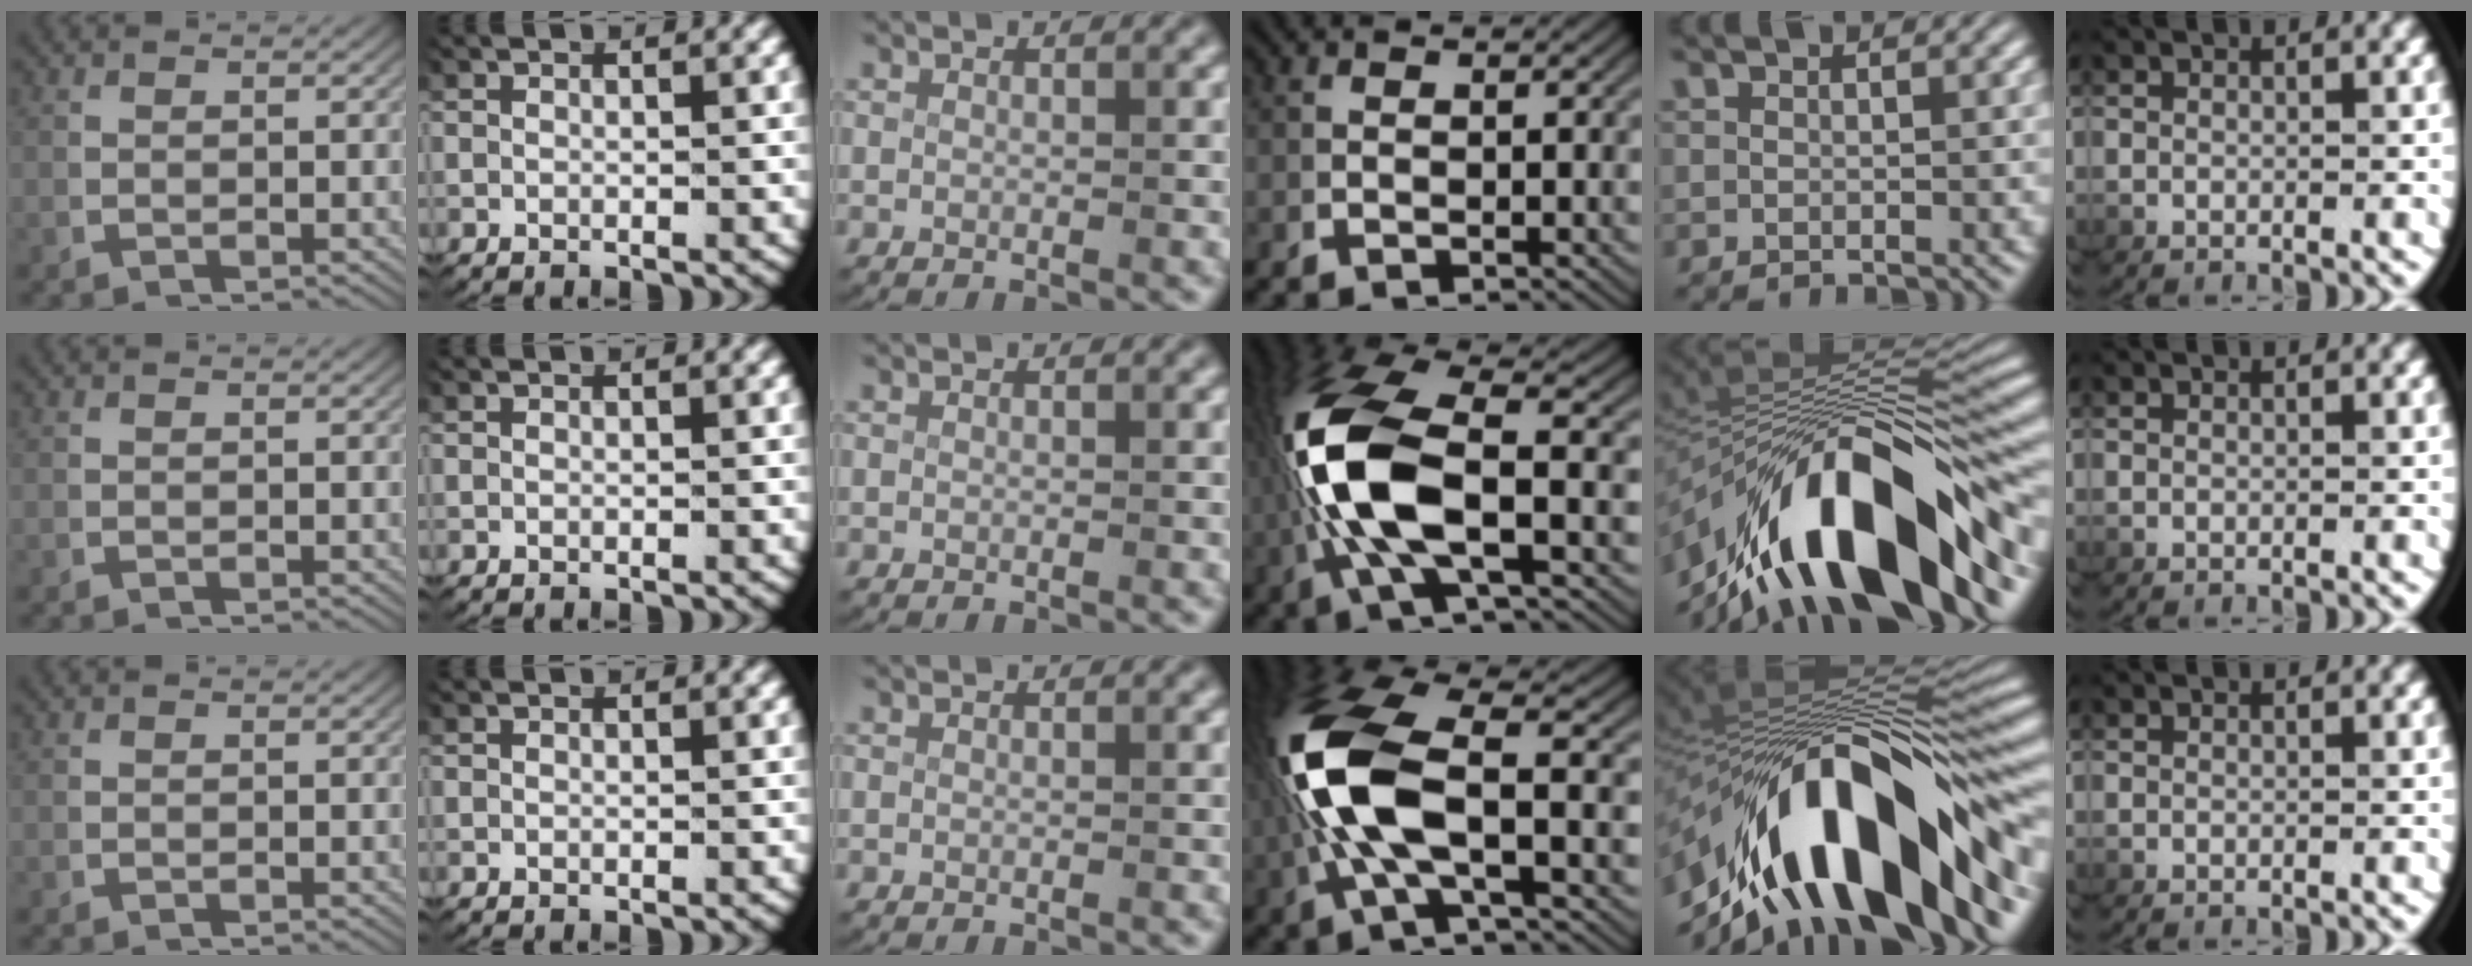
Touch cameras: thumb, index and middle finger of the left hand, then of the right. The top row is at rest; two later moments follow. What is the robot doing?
{"motion": "lift_and_place", "object": "scissors"}